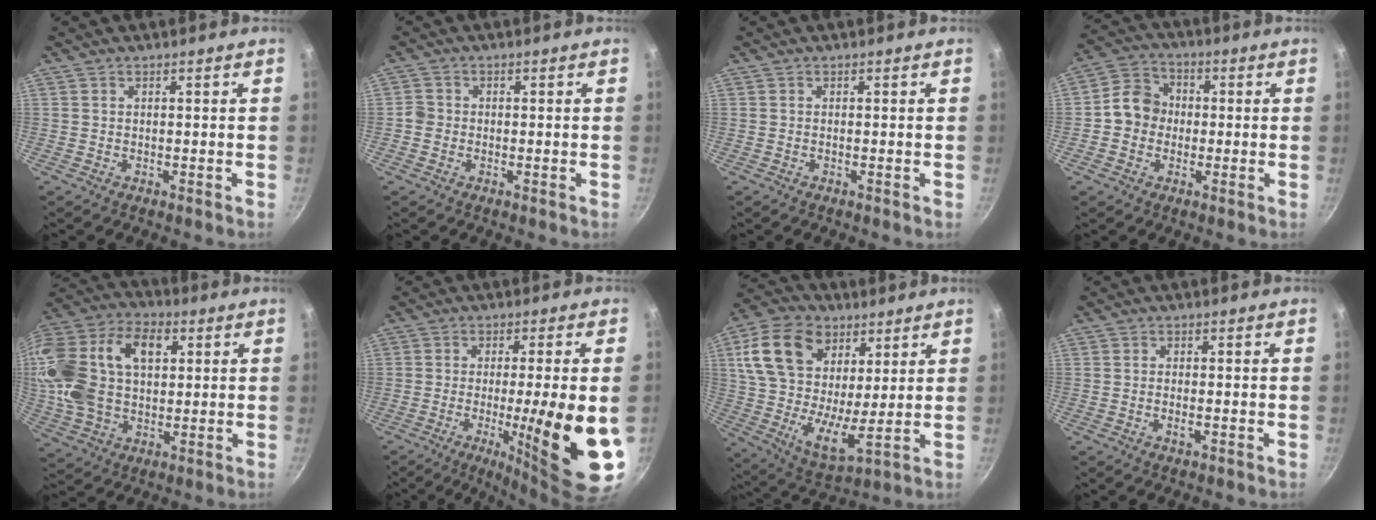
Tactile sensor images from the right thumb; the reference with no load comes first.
{"total": 2.0, "force": [-0.7, 1.7, 0.6], "torque": [-0.004, 0.010, -0.016]}
{"total": 0.0}
{"total": 8.0, "force": [-0.6, 7.1, 3.7], "torque": [-0.031, 0.020, -0.029]}
{"total": 23.3, "force": [4.7, 15.4, 16.8], "torque": [-0.330, 0.023, 0.078]}
{"total": 18.6, "force": [-3.7, 3.1, 17.9], "torque": [-0.249, -0.006, -0.044]}
{"total": 19.6, "force": [8.4, 12.2, 12.9], "torque": [-0.226, -0.023, 0.146]}
{"total": 1.6, "force": [-0.5, 0.5, 1.5], "torque": [-0.033, 0.003, -0.011]}